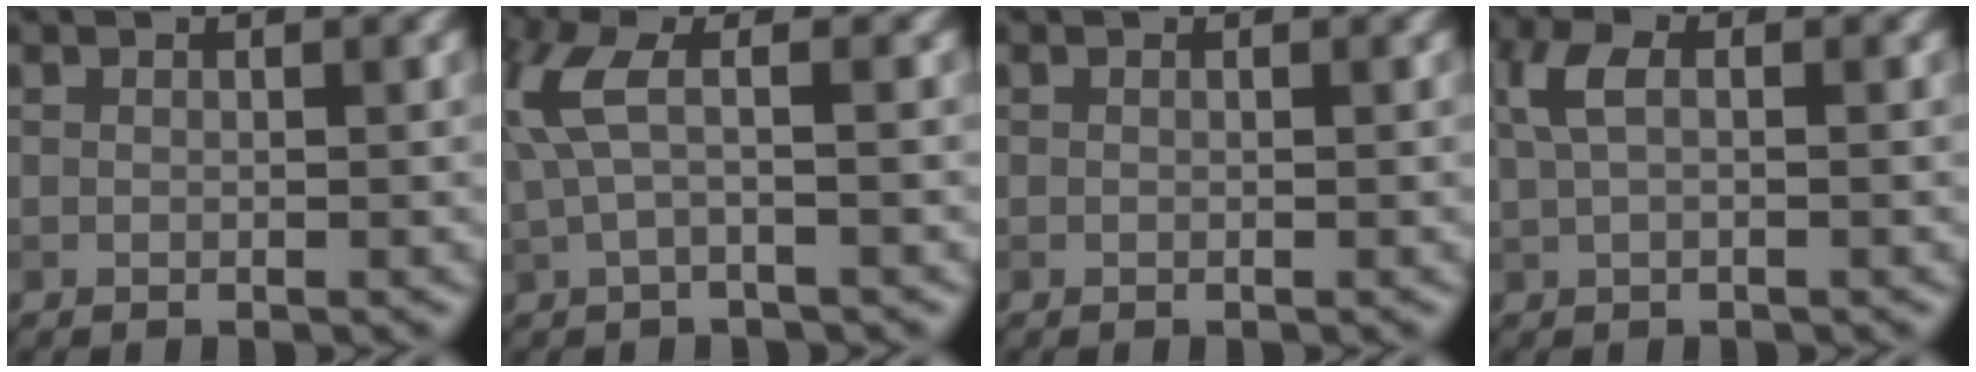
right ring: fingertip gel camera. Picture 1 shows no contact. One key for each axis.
{"total": 3.8, "fx": 0.8, "fy": 1.1, "fz": 3.6, "tx": -0.089, "ty": 0.010, "tz": 0.011}
{"total": 0.0}
{"total": 2.8, "fx": 0.7, "fy": 1.3, "fz": 2.3, "tx": -0.052, "ty": 0.008, "tz": 0.012}